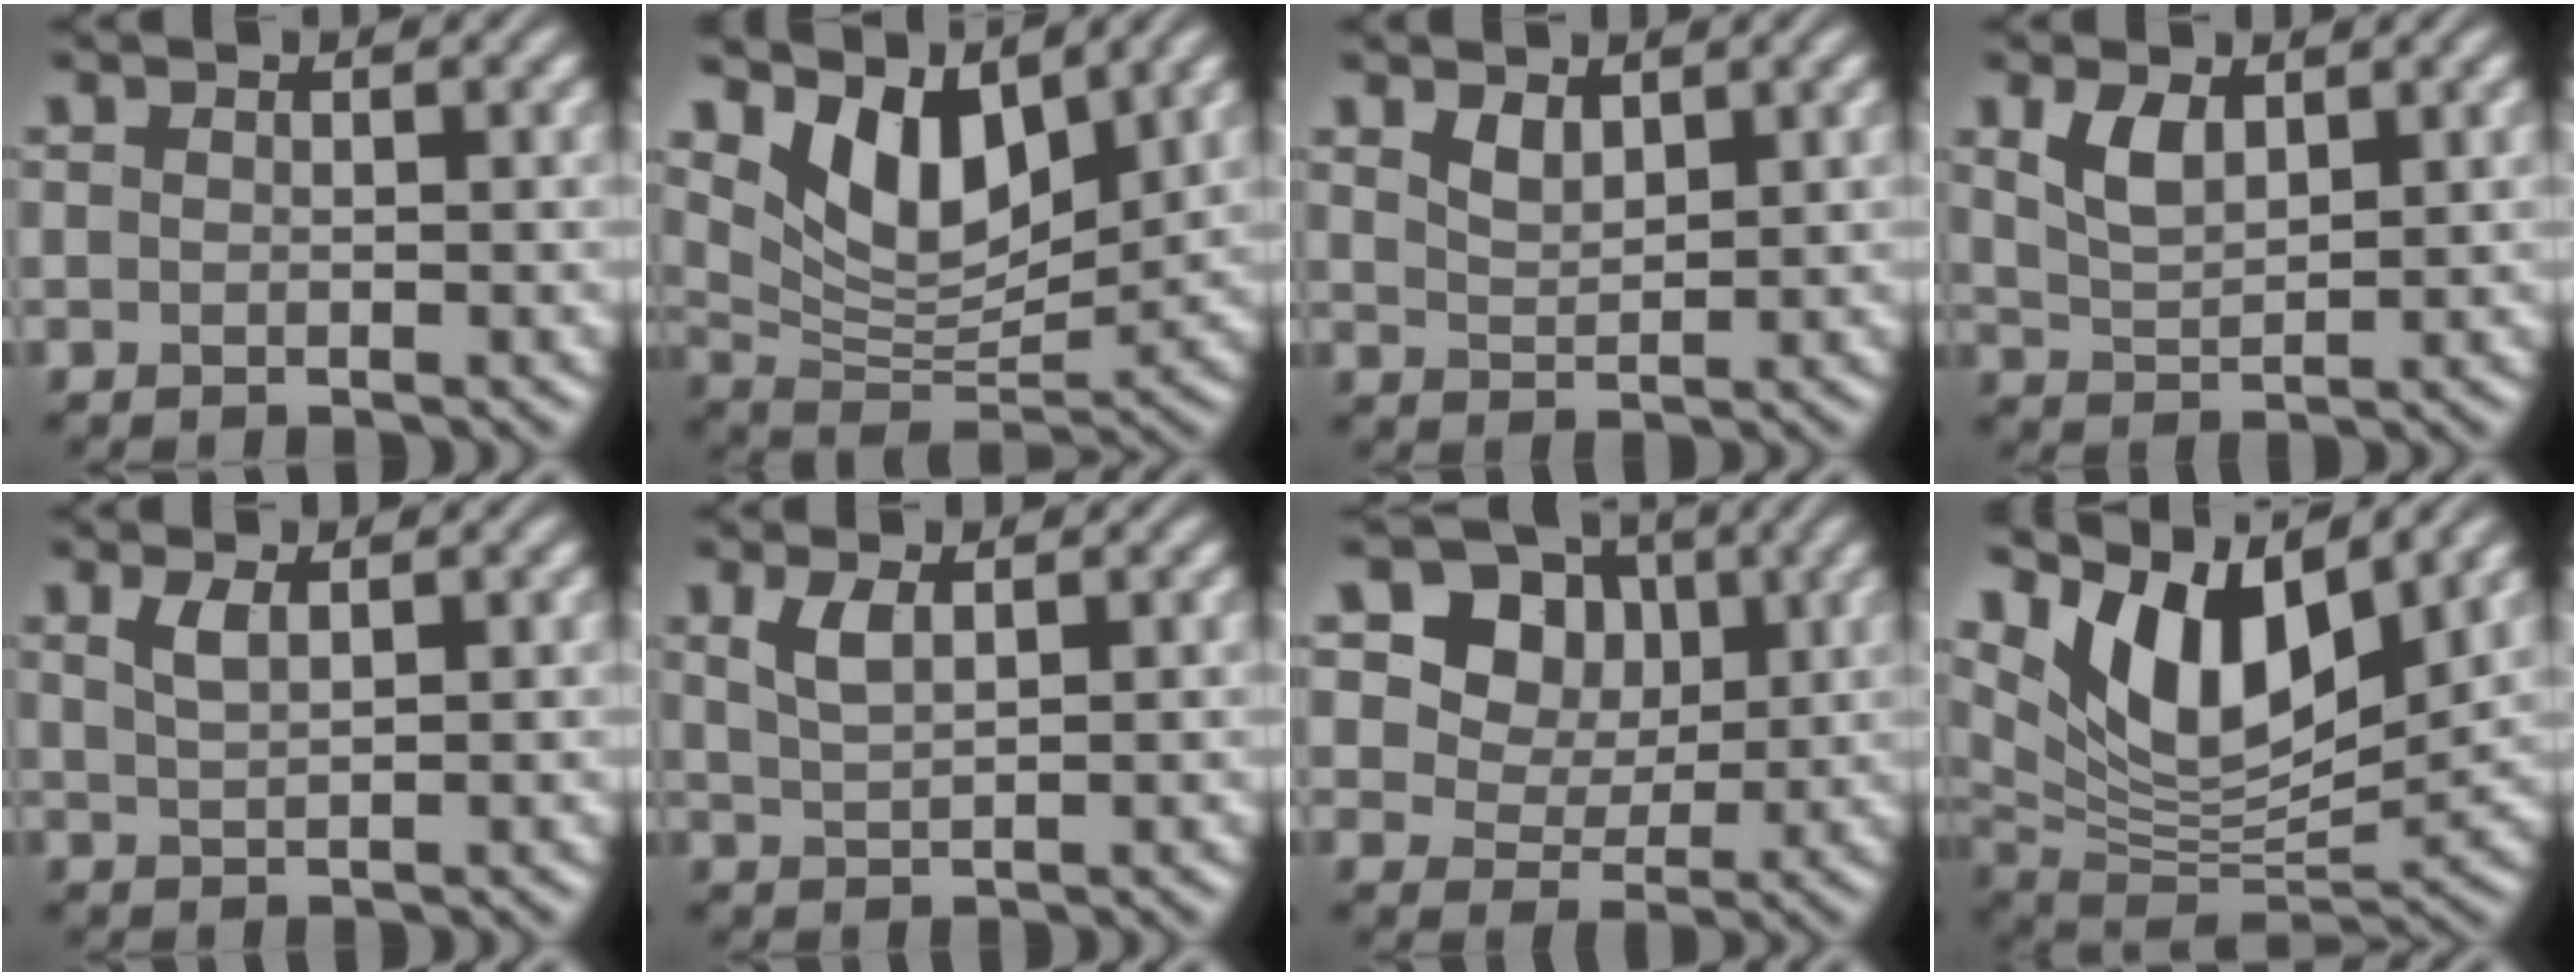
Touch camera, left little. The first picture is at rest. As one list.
[{"total": 7.0, "force": [4.2, 3.3, 4.6], "torque": [-0.088, -0.013, 0.075]}, {"total": 1.7, "force": [1.3, 0.8, 0.9], "torque": [-0.020, -0.003, 0.030]}, {"total": 2.9, "force": [1.6, 1.4, 2.0], "torque": [-0.047, -0.001, 0.035]}, {"total": 1.7, "force": [1.0, 0.5, 1.3], "torque": [-0.029, 0.001, 0.021]}, {"total": 2.1, "force": [1.1, 0.8, 1.6], "torque": [-0.039, 0.001, 0.026]}, {"total": 11.7, "force": [5.0, 9.3, 5.2], "torque": [-0.123, 0.011, 0.090]}, {"total": 10.2, "force": [5.5, 4.1, 7.5], "torque": [-0.136, -0.008, 0.108]}]